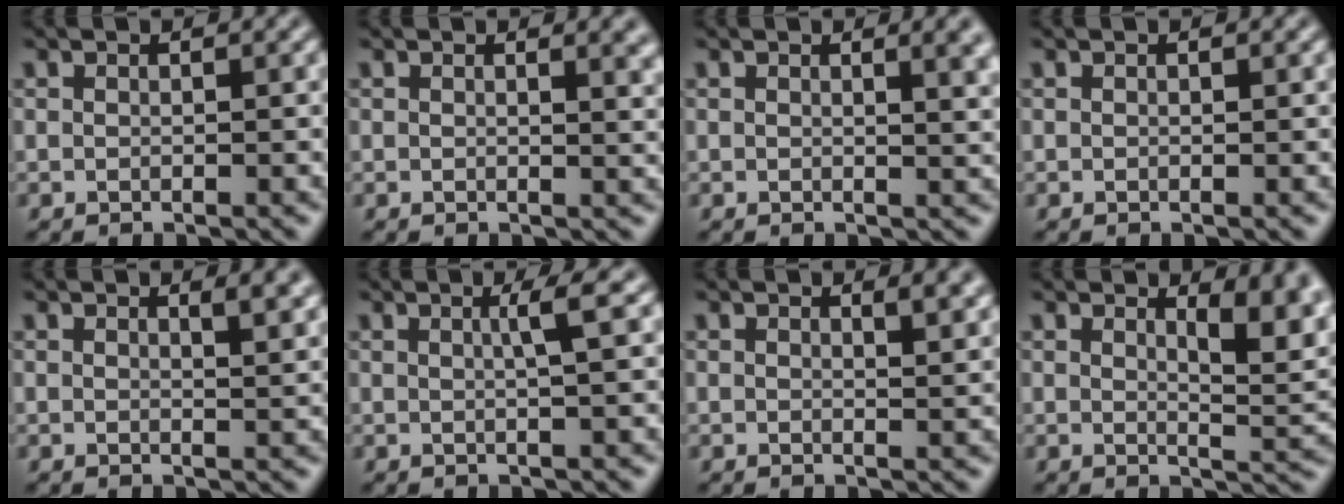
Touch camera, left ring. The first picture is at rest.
{"total": 2.2, "force": [1.1, 0.9, 1.7], "torque": [-0.011, 0.001, 0.015]}
{"total": 3.0, "force": [1.3, 1.2, 2.5], "torque": [-0.015, 0.005, 0.015]}
{"total": 0.0}
{"total": 2.5, "force": [1.4, 0.9, 1.9], "torque": [-0.012, 0.003, 0.019]}
{"total": 2.1, "force": [0.5, 0.3, 2.0], "torque": [-0.032, 0.004, 0.004]}
{"total": 2.1, "force": [1.2, 0.7, 1.6], "torque": [-0.012, 0.001, 0.018]}
{"total": 5.0, "force": [2.2, 1.8, 4.2], "torque": [-0.043, -0.004, 0.034]}